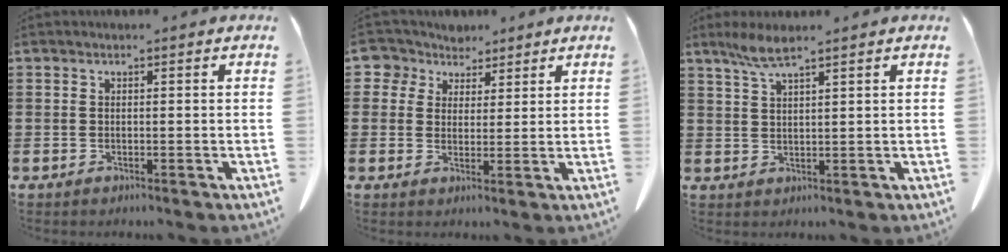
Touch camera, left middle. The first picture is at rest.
{"total": 4.9, "force": [3.3, 3.5, 0.5], "torque": [-0.038, -0.003, 0.060]}
{"total": 3.9, "force": [2.8, 0.3, 2.7], "torque": [-0.061, 0.001, 0.050]}